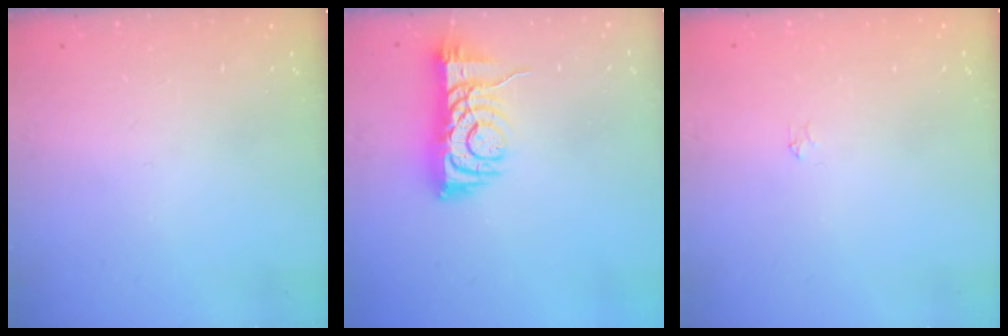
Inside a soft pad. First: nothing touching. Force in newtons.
{"total": 7.6, "press": 7.5, "slide": 1.2}
{"total": 2.2, "press": 2.2, "slide": 0.3}